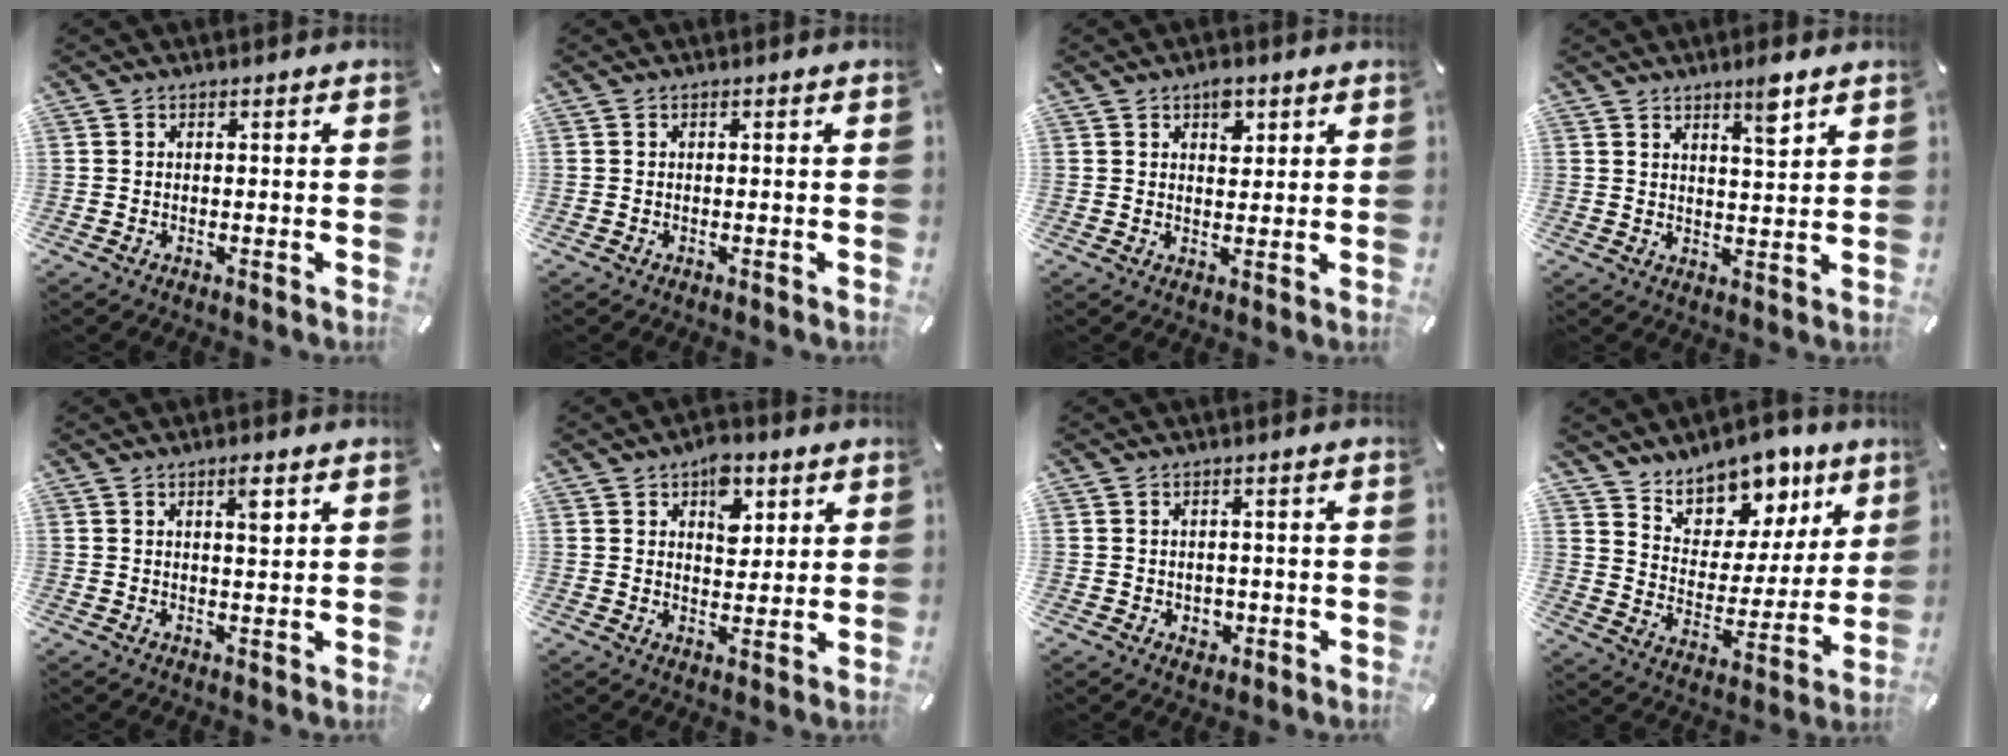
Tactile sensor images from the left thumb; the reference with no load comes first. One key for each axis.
{"total": 0.0}
{"total": 4.0, "fx": 2.2, "fy": 2.4, "fz": 2.4, "tx": -0.021, "ty": -0.009, "tz": 0.033}
{"total": 5.5, "fx": 4.2, "fy": 0.9, "fz": 3.4, "tx": -0.046, "ty": -0.028, "tz": 0.067}
{"total": 3.6, "fx": 1.8, "fy": 0.7, "fz": 3.0, "tx": -0.051, "ty": -0.004, "tz": 0.027}
{"total": 7.5, "fx": 3.8, "fy": 4.8, "fz": 4.3, "tx": -0.041, "ty": -0.012, "tz": 0.060}
{"total": 2.1, "fx": -0.2, "fy": 2.0, "fz": 0.7, "tx": -0.007, "ty": 0.000, "tz": -0.005}
{"total": 12.7, "fx": 10.8, "fy": 6.4, "fz": 1.8, "tx": -0.026, "ty": -0.109, "tz": 0.195}